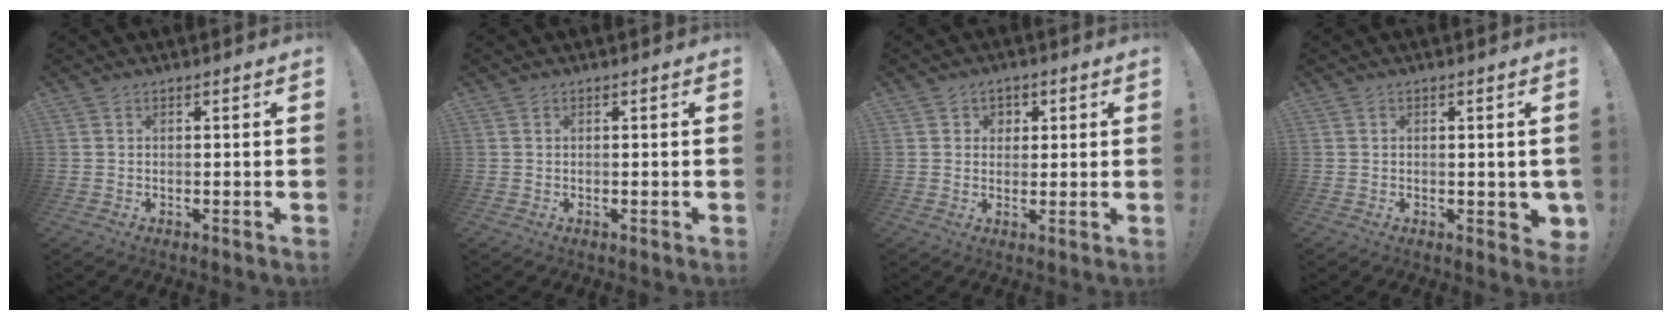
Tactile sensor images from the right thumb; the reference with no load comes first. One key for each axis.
{"total": 0.0}
{"total": 3.6, "fx": 1.3, "fy": 3.3, "fz": 0.6, "tx": 0.000, "ty": -0.005, "tz": 0.022}
{"total": 2.4, "fx": 0.1, "fy": 1.5, "fz": 1.8, "tx": -0.012, "ty": 0.000, "tz": 0.004}